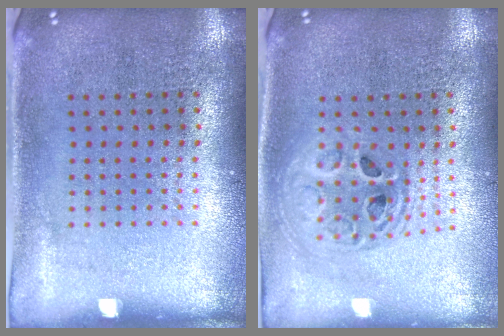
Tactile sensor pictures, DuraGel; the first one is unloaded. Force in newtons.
{"total": 1.8, "press": 1.5, "slide": 1.0}